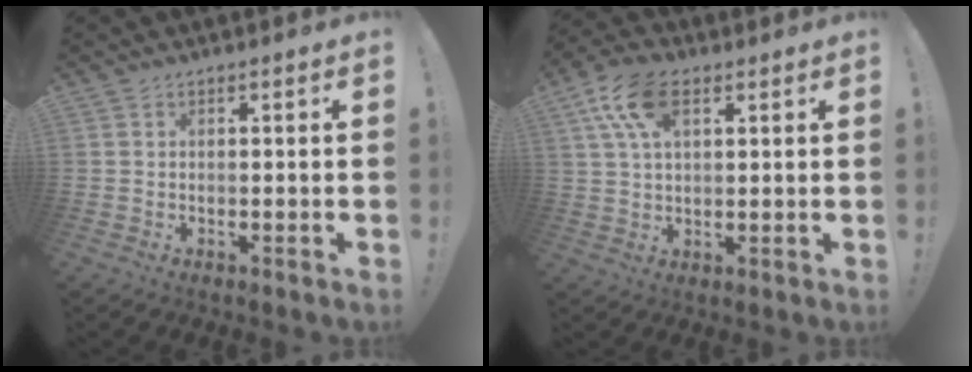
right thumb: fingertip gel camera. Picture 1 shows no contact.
{"total": 12.4, "force": [5.4, 6.7, 8.9], "torque": [-0.157, -0.007, 0.103]}